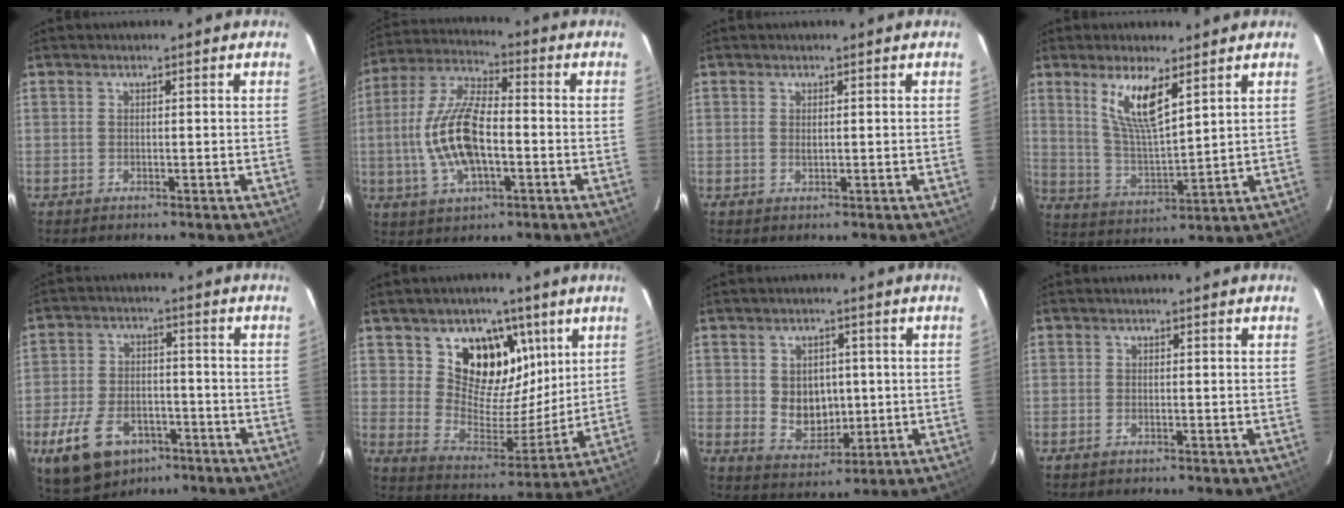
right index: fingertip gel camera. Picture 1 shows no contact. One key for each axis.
{"total": 14.6, "fx": -2.4, "fy": 6.2, "fz": 13.1, "tx": -0.275, "ty": 0.005, "tz": -0.045}
{"total": 0.7, "fx": 0.2, "fy": 0.3, "fz": 0.6, "tx": -0.011, "ty": 0.001, "tz": 0.004}
{"total": 10.1, "fx": 5.5, "fy": 2.4, "fz": 8.1, "tx": -0.152, "ty": -0.005, "tz": 0.116}
{"total": 14.4, "fx": -8.3, "fy": 8.7, "fz": 8.0, "tx": -0.185, "ty": -0.003, "tz": -0.131}
{"total": 15.4, "fx": 7.6, "fy": 10.9, "fz": 7.6, "tx": -0.138, "ty": -0.008, "tz": 0.140}
{"total": 7.4, "fx": 0.3, "fy": 6.1, "fz": 4.3, "tx": -0.078, "ty": 0.000, "tz": 0.024}
{"total": 1.1, "fx": -0.7, "fy": 0.6, "fz": 0.5, "tx": -0.010, "ty": -0.002, "tz": -0.015}